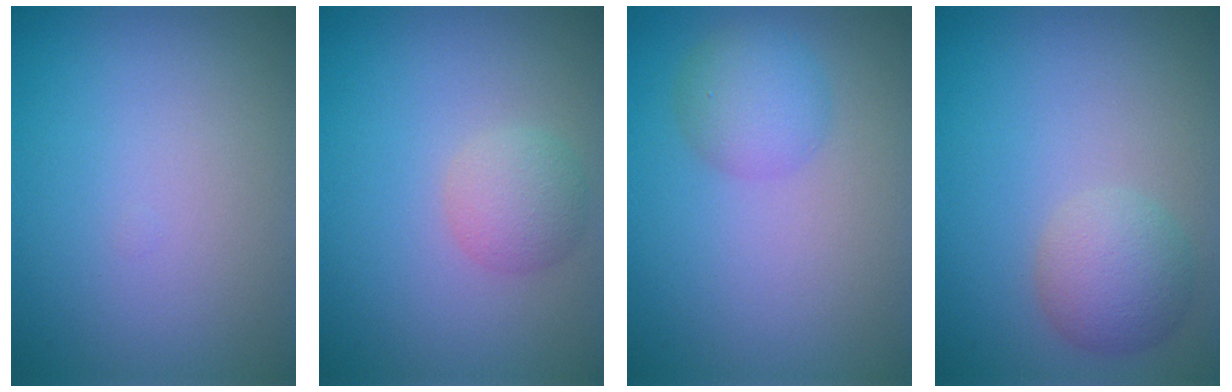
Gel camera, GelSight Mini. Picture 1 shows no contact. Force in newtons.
{"total": 2.3, "press": 2.3, "slide": 0.2}
{"total": 2.8, "press": 2.8, "slide": 0.0}
{"total": 3.1, "press": 3.1, "slide": 0.2}